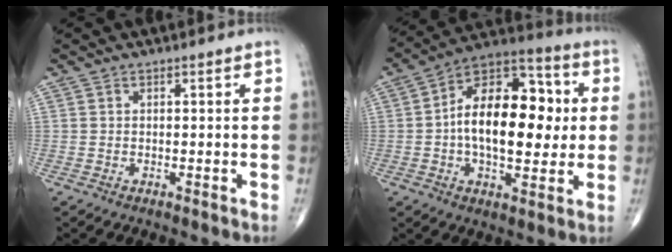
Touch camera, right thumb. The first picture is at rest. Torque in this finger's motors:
{"motor_torque": [0.04, 0.65, 1.12, 0.36, 0.18]}